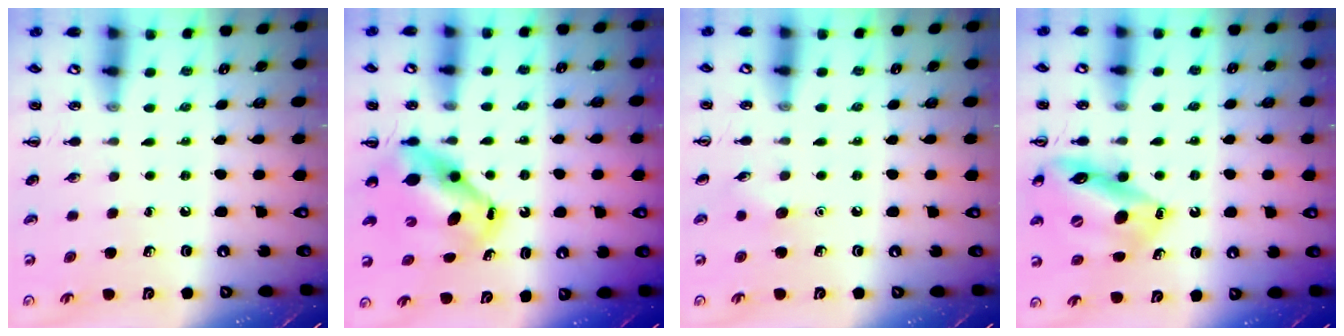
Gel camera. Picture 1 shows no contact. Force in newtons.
{"total": 6.9, "press": 6.8, "slide": 1.6}
{"total": 4.7, "press": 4.6, "slide": 1.0}
{"total": 15.9, "press": 15.6, "slide": 3.4}